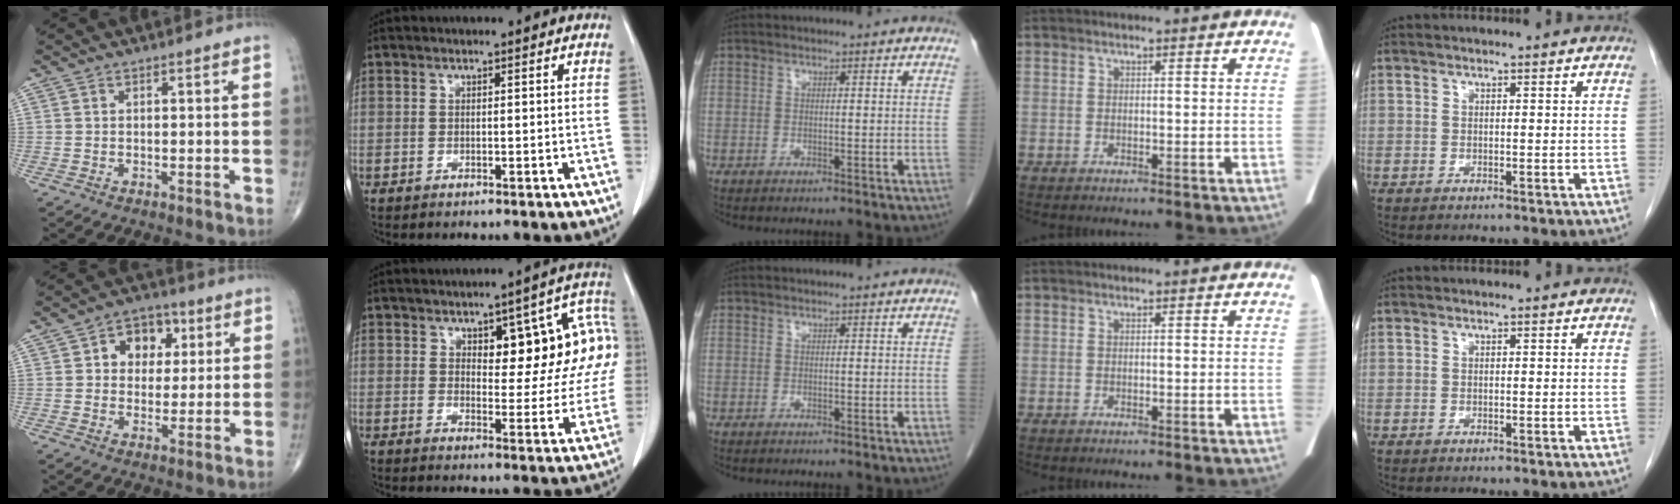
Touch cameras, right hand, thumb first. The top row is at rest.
{"thumb": {"total": 9.0, "force": [2.7, 6.8, 5.2], "torque": [-0.029, 0.000, 0.037]}, "index": {"total": 13.9, "force": [3.9, 5.4, 12.2], "torque": [-0.134, 0.029, 0.049]}}